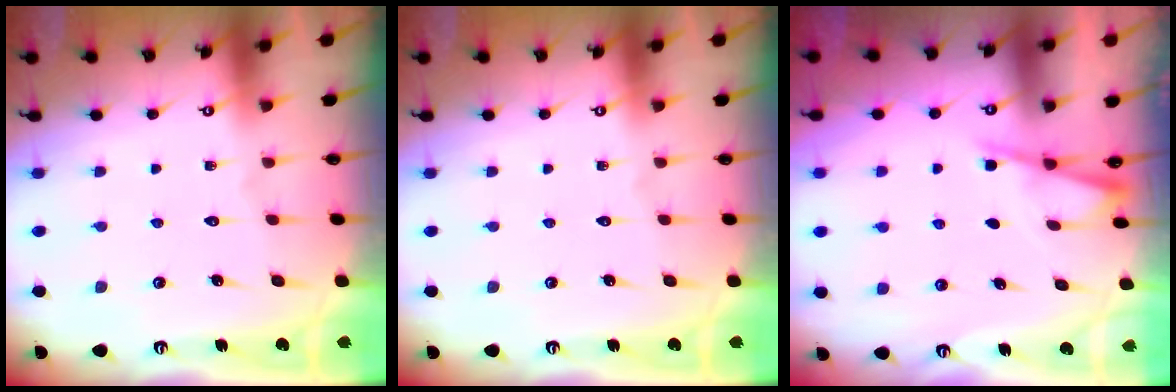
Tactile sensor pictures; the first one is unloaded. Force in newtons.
{"total": 0.0}
{"total": 3.0, "press": 3.0, "slide": 0.5}